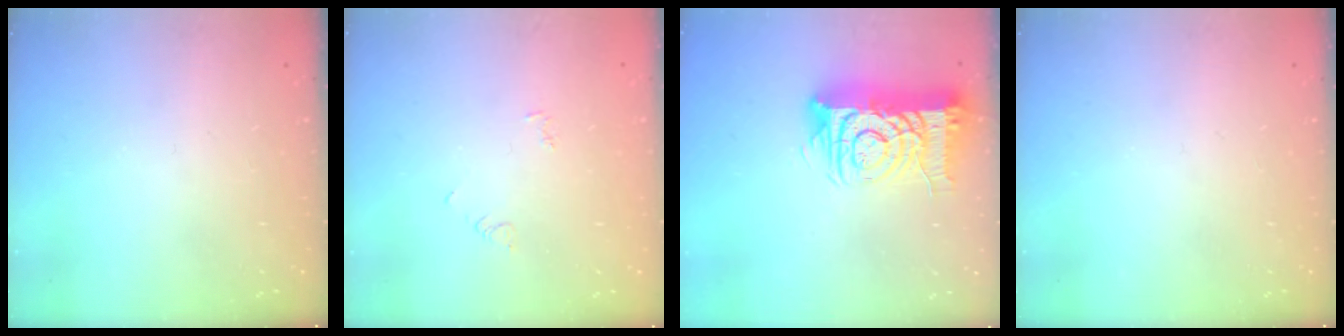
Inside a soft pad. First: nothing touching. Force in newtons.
{"total": 3.1, "press": 3.1, "slide": 0.4}
{"total": 14.6, "press": 14.5, "slide": 1.7}
{"total": 0.0}